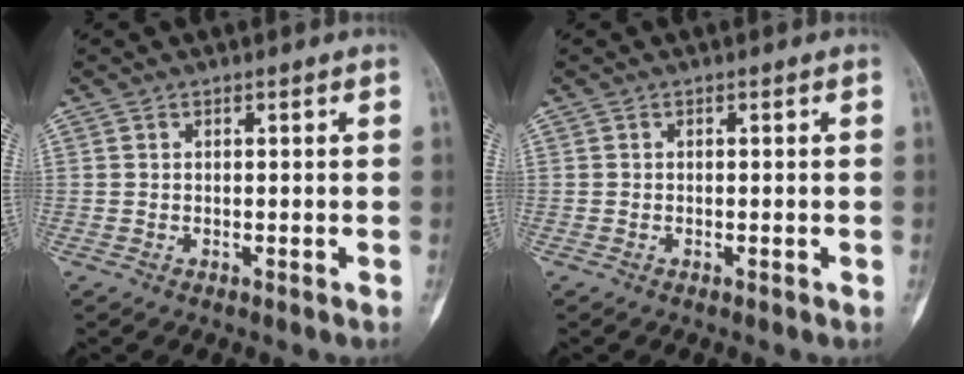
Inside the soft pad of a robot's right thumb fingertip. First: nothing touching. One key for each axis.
{"total": 0.0}